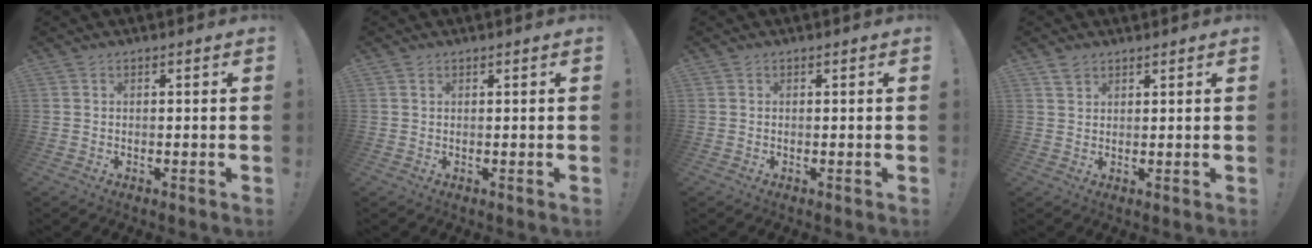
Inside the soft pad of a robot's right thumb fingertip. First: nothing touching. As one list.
[{"total": 0.7, "force": [0.5, 0.3, 0.4], "torque": [-0.009, 0.001, 0.010]}, {"total": 0.0}, {"total": 2.5, "force": [2.0, 1.4, 0.6], "torque": [0.000, -0.011, 0.036]}]